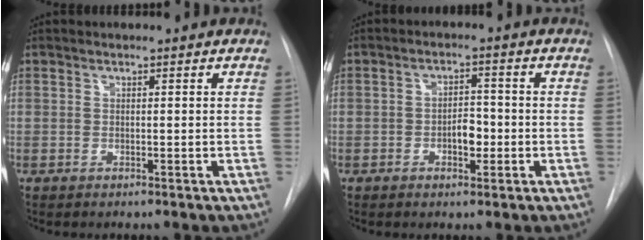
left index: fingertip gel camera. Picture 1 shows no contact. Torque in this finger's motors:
{"motor_torque": [0.52, 0.31, 0.07, 0.04]}